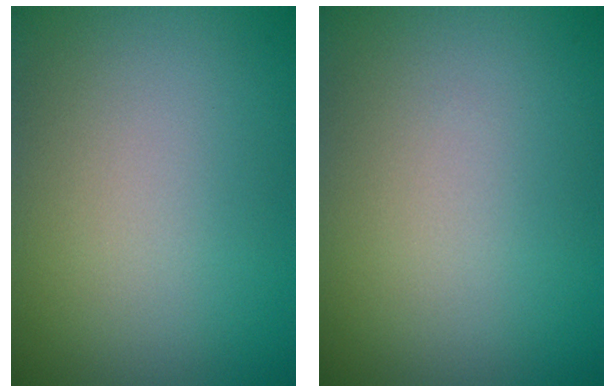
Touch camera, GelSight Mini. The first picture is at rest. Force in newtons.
{"total": 0.0}